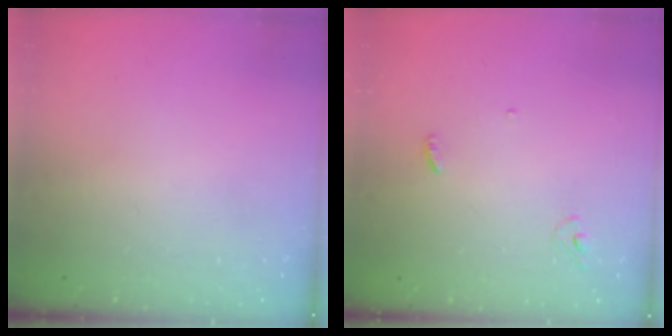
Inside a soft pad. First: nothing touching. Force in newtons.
{"total": 3.5, "press": 3.5, "slide": 0.3}